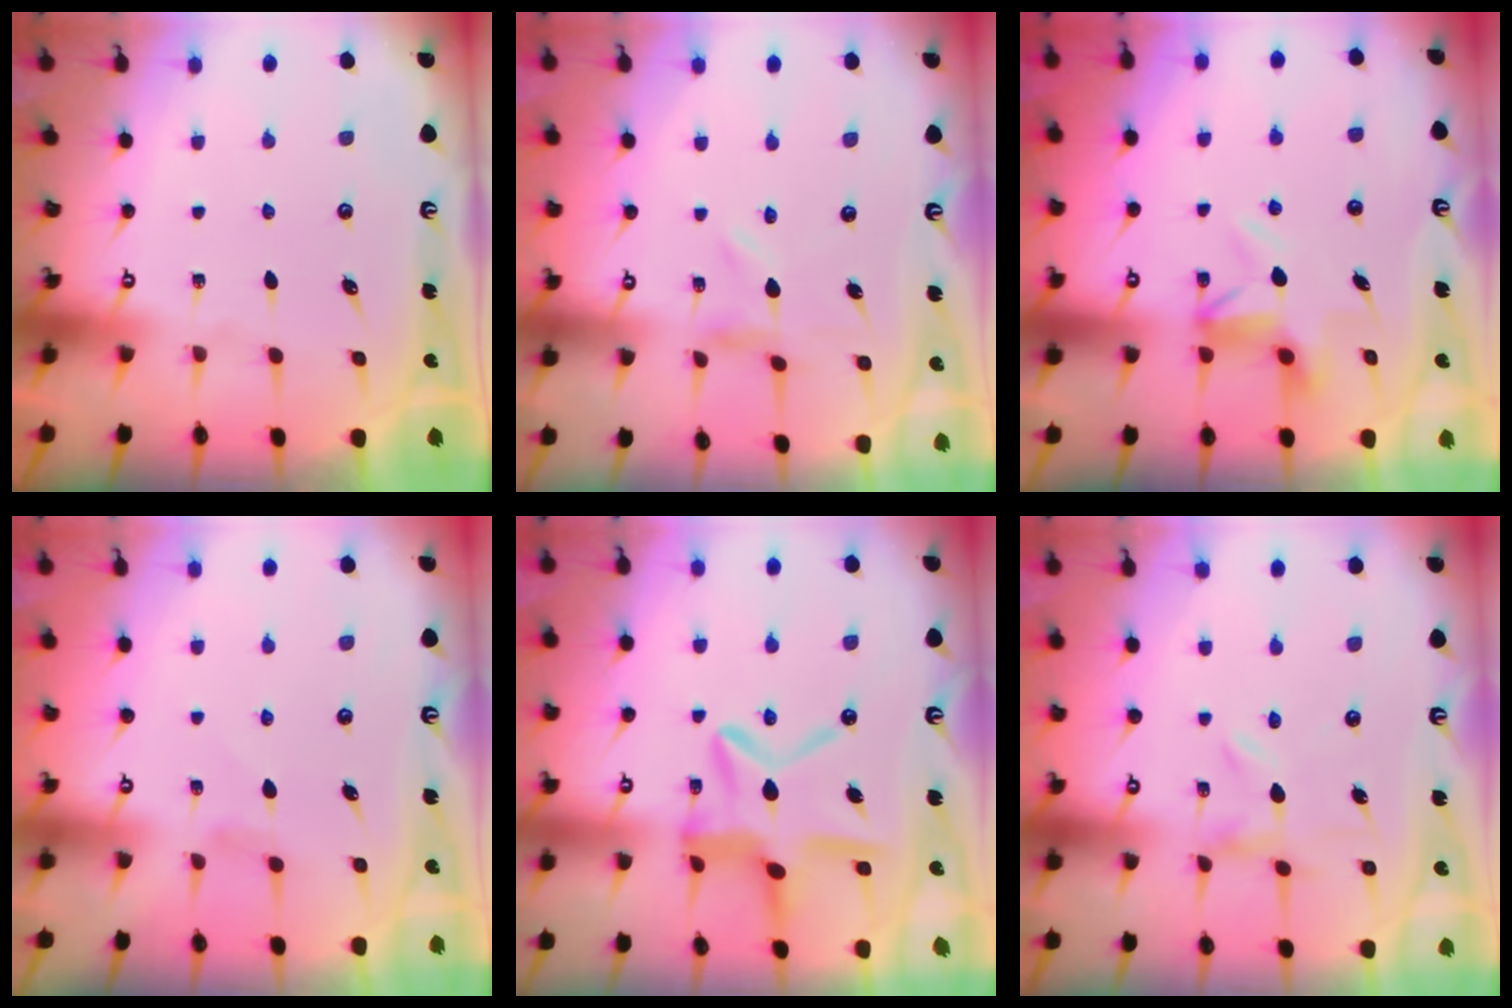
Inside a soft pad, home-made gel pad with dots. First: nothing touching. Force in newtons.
{"total": 0.0}
{"total": 5.5, "press": 5.3, "slide": 1.2}
{"total": 2.1, "press": 2.0, "slide": 0.3}
{"total": 13.2, "press": 13.2, "slide": 1.2}
{"total": 0.0}